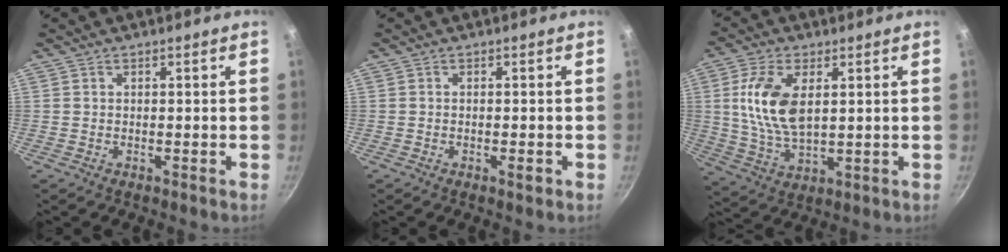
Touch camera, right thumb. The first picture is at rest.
{"total": 1.4, "force": [-0.5, 0.4, 1.3], "torque": [-0.023, 0.001, -0.009]}
{"total": 12.2, "force": [2.6, 6.4, 10.0], "torque": [-0.194, -0.011, 0.054]}